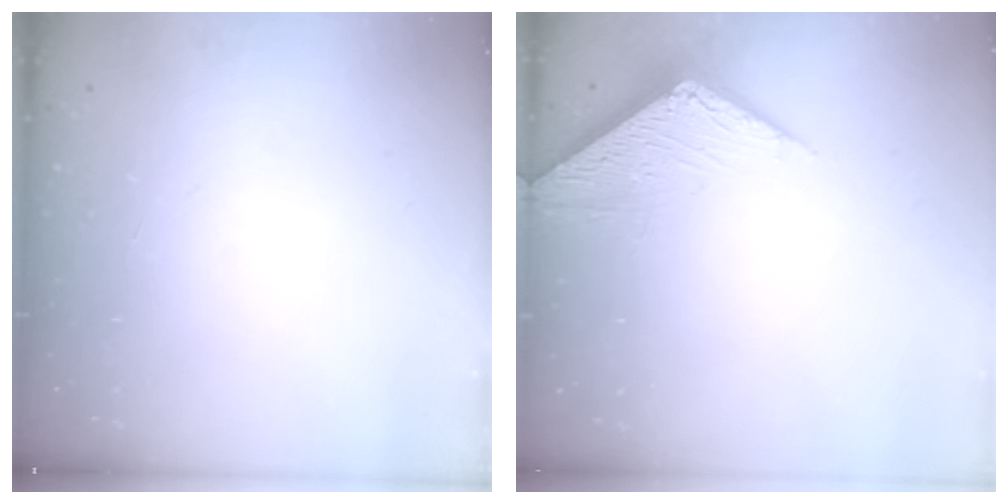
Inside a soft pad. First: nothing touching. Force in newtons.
{"total": 4.7, "press": 4.7, "slide": 0.3}